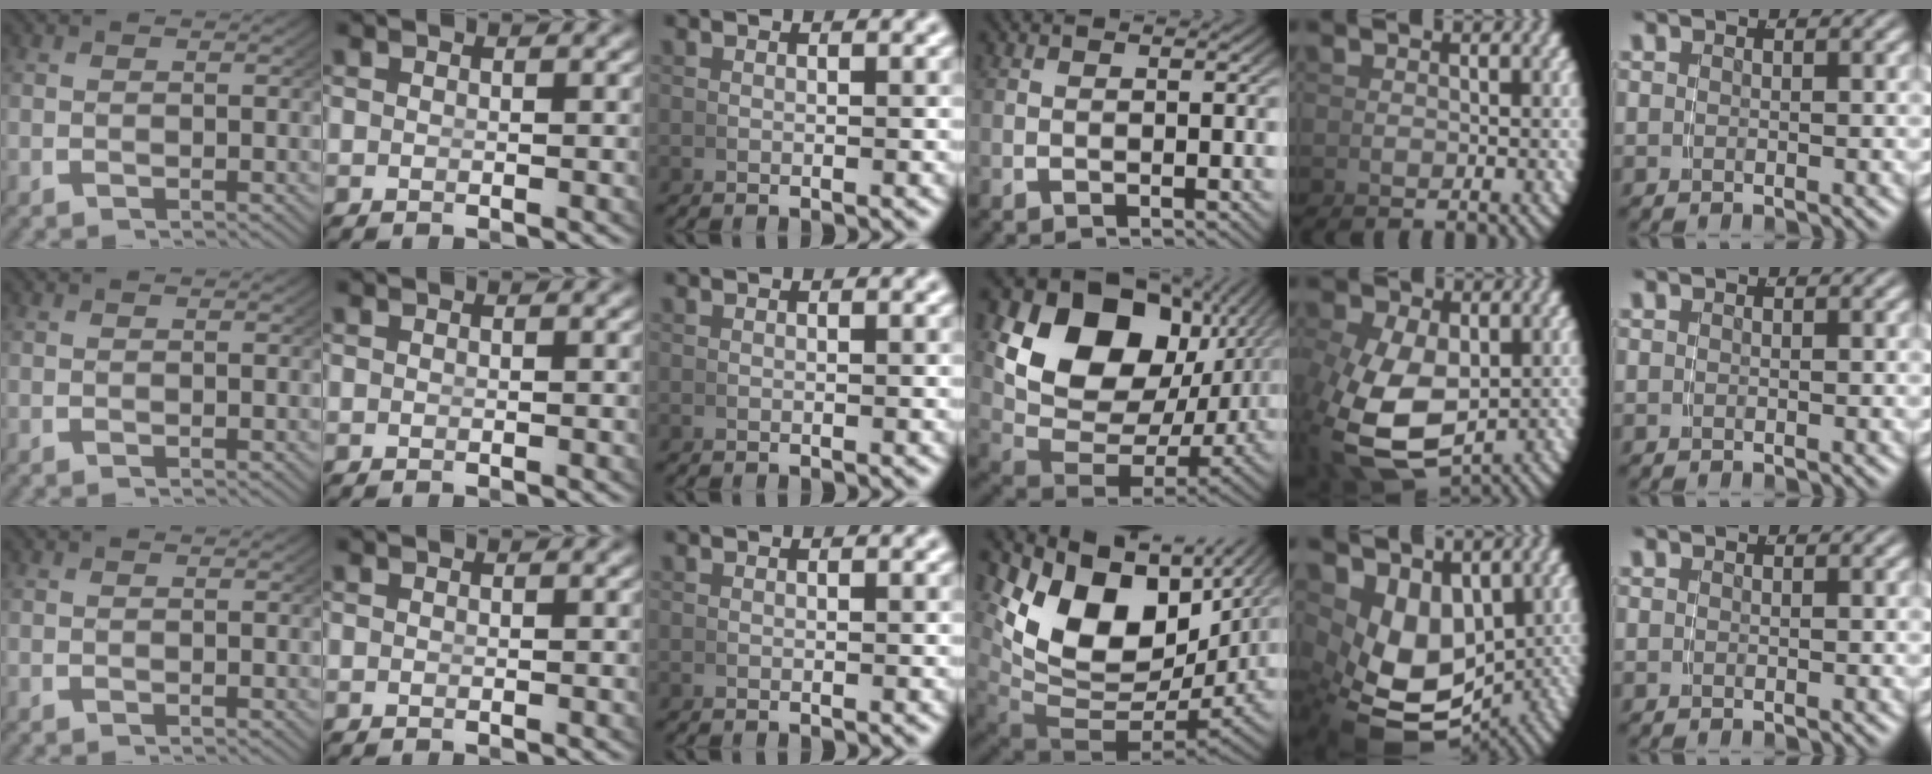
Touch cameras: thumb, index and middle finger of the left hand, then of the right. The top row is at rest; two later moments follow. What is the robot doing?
{"motion": "grasp_and_lifting", "object": "coin"}